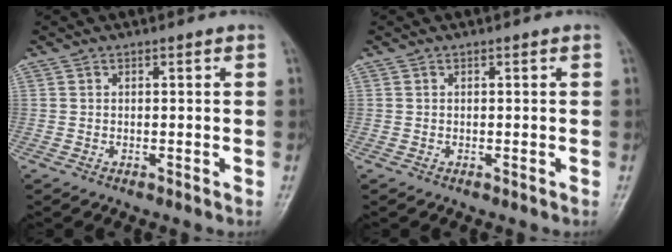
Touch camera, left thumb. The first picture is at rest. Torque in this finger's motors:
{"motor_torque": [0.00, 0.00, -0.01, -0.01, 0.00]}